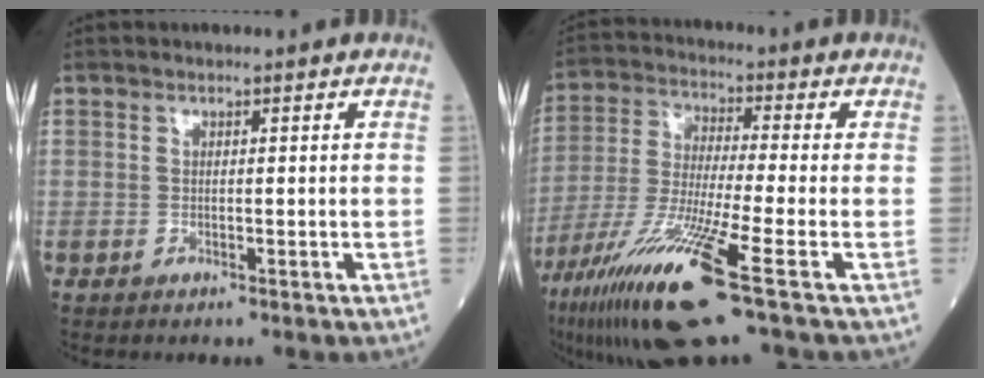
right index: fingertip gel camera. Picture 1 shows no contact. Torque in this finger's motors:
{"motor_torque": [1.06, -1.08, 0.84, 0.21]}